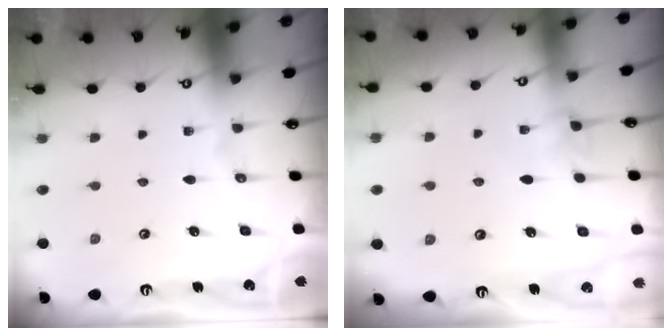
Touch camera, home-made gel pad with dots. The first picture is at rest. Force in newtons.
{"total": 2.4, "press": 2.4, "slide": 0.5}